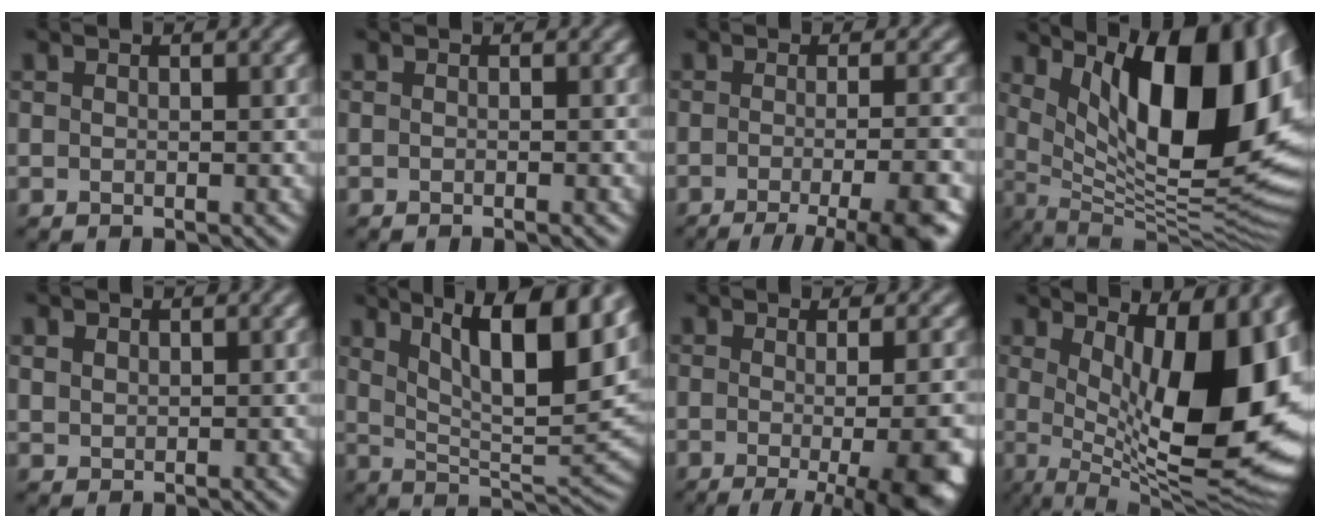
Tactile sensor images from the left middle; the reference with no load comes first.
{"total": 1.3, "force": [-0.4, 0.5, 1.1], "torque": [0.000, -0.002, -0.007]}
{"total": 8.7, "force": [-4.4, 2.6, 7.1], "torque": [-0.074, -0.006, -0.056]}
{"total": 16.1, "force": [5.6, 6.0, 13.8], "torque": [-0.185, 0.004, 0.100]}
{"total": 0.8, "force": [0.8, 0.2, -0.3], "torque": [-0.004, 0.001, 0.020]}
{"total": 12.7, "force": [6.5, 3.5, 10.3], "torque": [-0.141, 0.000, 0.108]}
{"total": 11.7, "force": [-2.9, 4.3, 10.4], "torque": [-0.081, -0.001, -0.032]}
{"total": 13.8, "force": [2.1, 4.6, 12.8], "torque": [-0.165, -0.007, 0.037]}